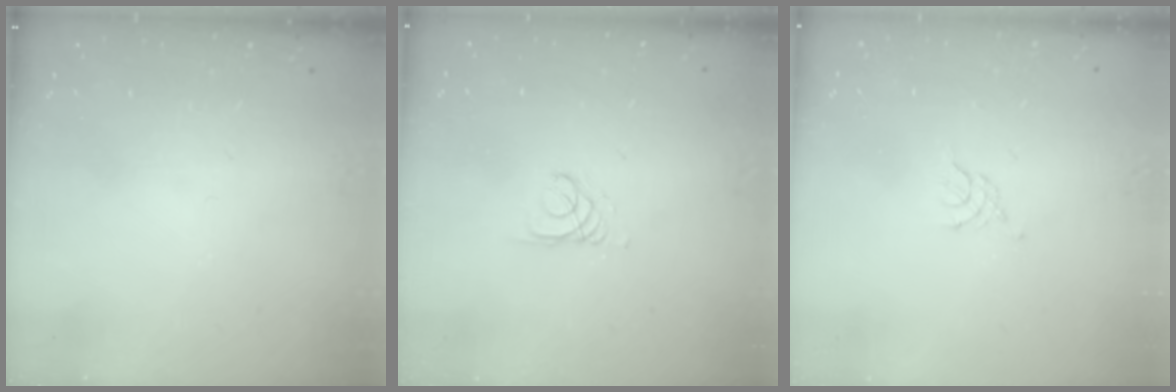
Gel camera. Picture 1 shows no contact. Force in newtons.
{"total": 1.1, "press": 1.1, "slide": 0.1}
{"total": 2.3, "press": 2.2, "slide": 0.5}